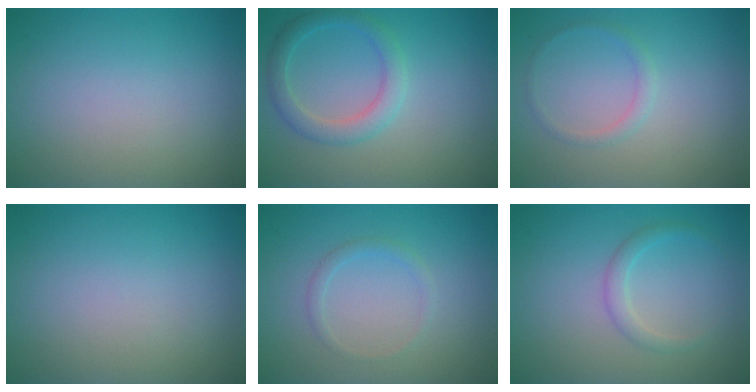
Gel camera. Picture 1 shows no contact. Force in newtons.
{"total": 2.8, "press": 2.8, "slide": 0.1}
{"total": 1.0, "press": 1.0, "slide": 0.1}
{"total": 0.0}
{"total": 1.1, "press": 1.1, "slide": 0.1}
{"total": 1.5, "press": 1.5, "slide": 0.0}